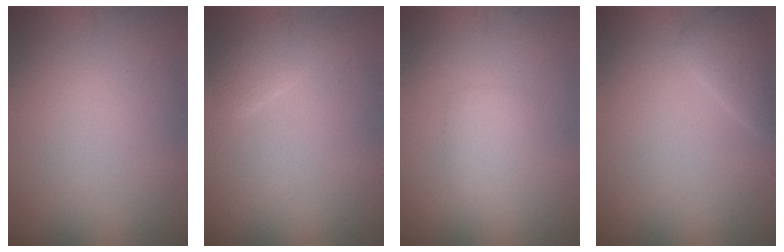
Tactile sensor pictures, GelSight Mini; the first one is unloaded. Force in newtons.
{"total": 1.6, "press": 1.6, "slide": 0.2}
{"total": 1.6, "press": 1.6, "slide": 0.1}
{"total": 1.8, "press": 1.8, "slide": 0.1}